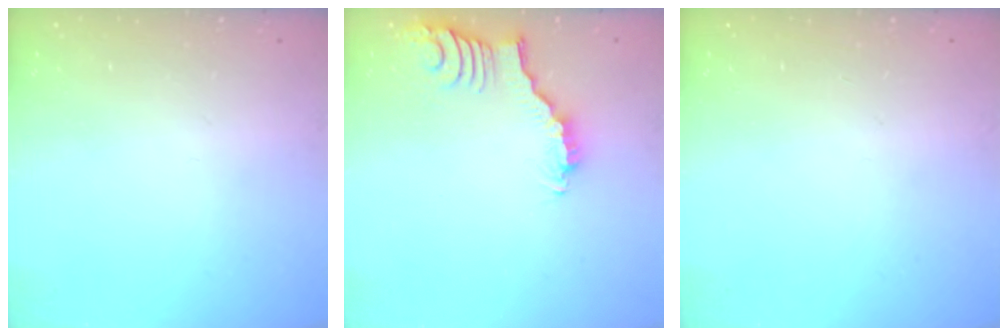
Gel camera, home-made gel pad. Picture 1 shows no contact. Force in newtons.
{"total": 3.0, "press": 3.0, "slide": 0.4}
{"total": 0.0}